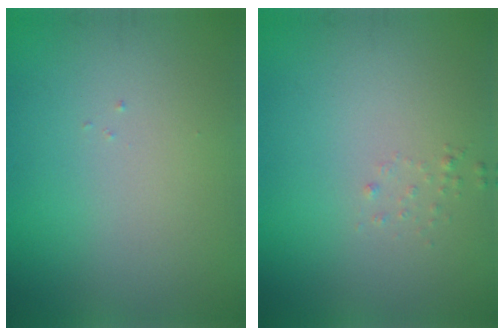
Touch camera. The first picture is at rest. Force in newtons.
{"total": 0.6, "press": 0.6, "slide": 0.1}